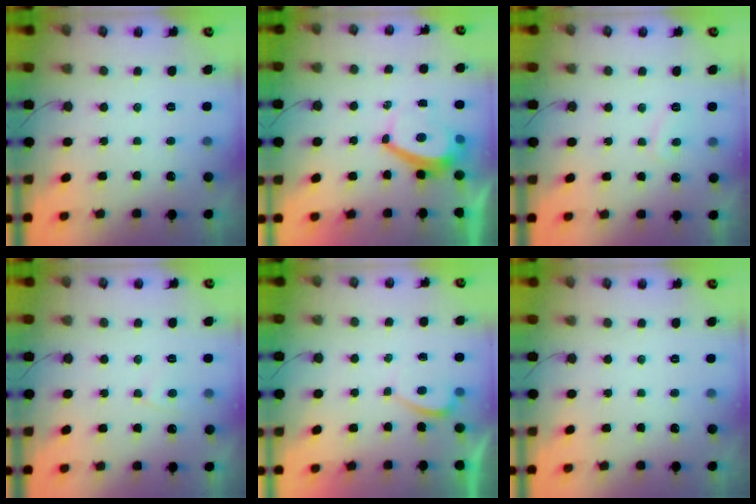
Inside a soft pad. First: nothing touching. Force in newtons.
{"total": 4.6, "press": 4.6, "slide": 0.5}
{"total": 2.9, "press": 2.9, "slide": 0.1}
{"total": 4.0, "press": 4.0, "slide": 0.4}
{"total": 0.7, "press": 0.5, "slide": 0.5}
{"total": 0.0}